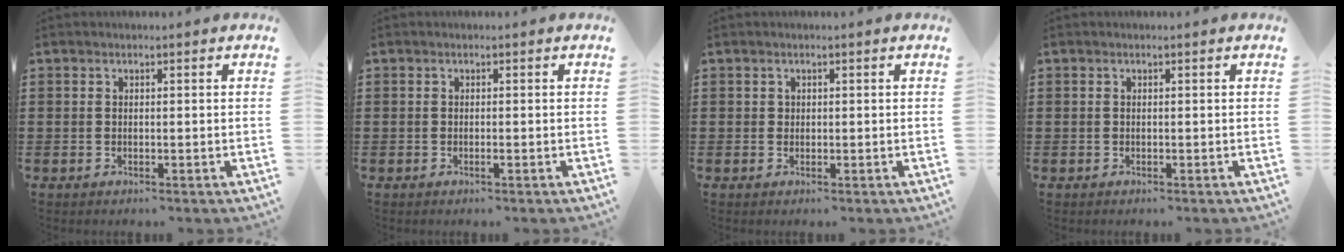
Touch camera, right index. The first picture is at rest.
{"total": 0.6, "force": [-0.2, -0.1, 0.5], "torque": [-0.008, -0.004, -0.004]}
{"total": 0.6, "force": [0.3, 0.6, 0.1], "torque": [-0.004, 0.003, 0.005]}
{"total": 0.0}